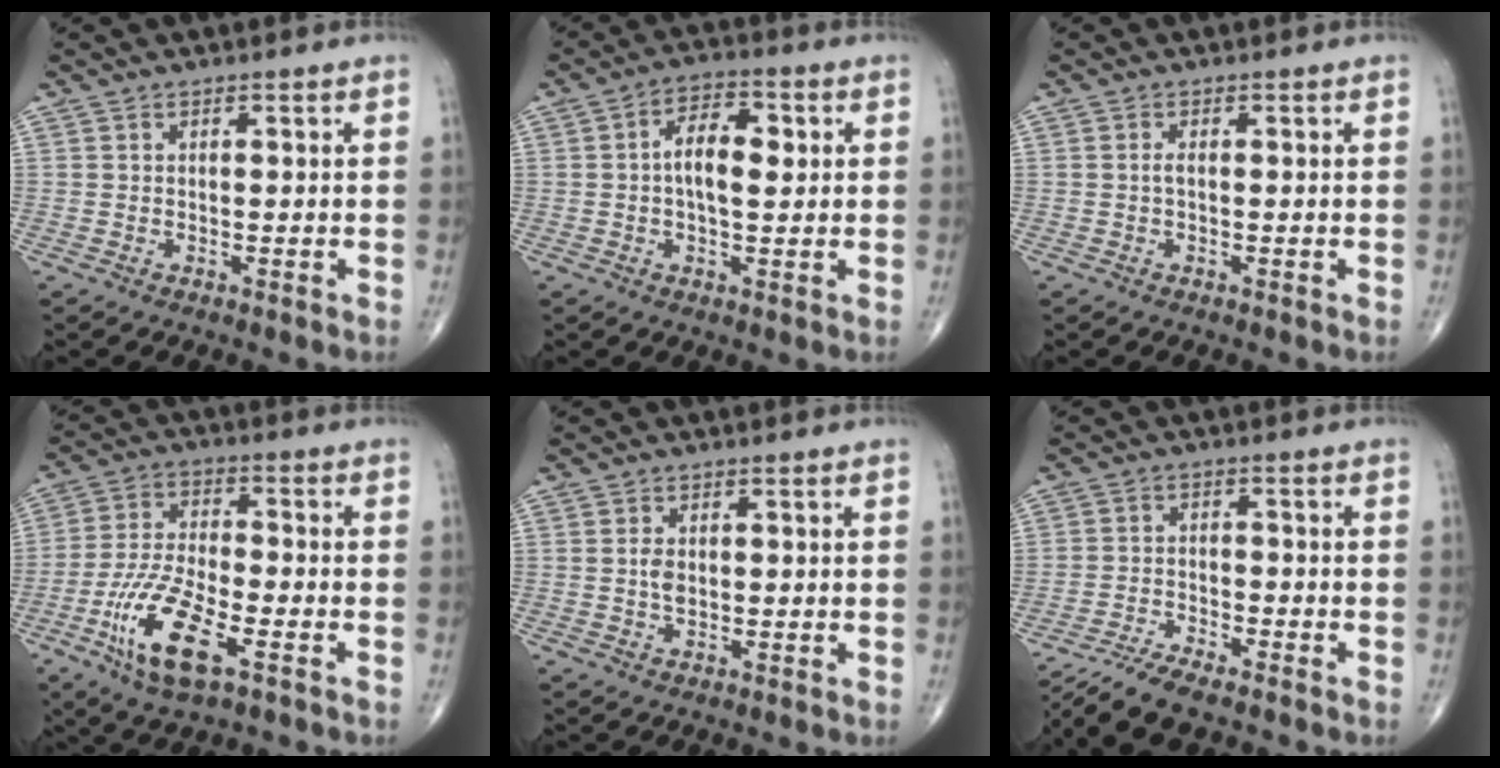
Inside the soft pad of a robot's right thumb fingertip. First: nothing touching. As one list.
[{"total": 8.0, "force": [0.9, 3.9, 6.9], "torque": [-0.107, 0.015, 0.007]}, {"total": 0.8, "force": [-0.1, 0.3, 0.7], "torque": [-0.018, -0.001, -0.004]}, {"total": 13.8, "force": [-6.1, 5.0, 11.3], "torque": [-0.228, 0.017, -0.111]}, {"total": 2.2, "force": [0.1, 1.3, 1.7], "torque": [-0.031, -0.001, 0.002]}, {"total": 8.1, "force": [-6.8, 1.6, 4.0], "torque": [-0.081, 0.017, -0.125]}]